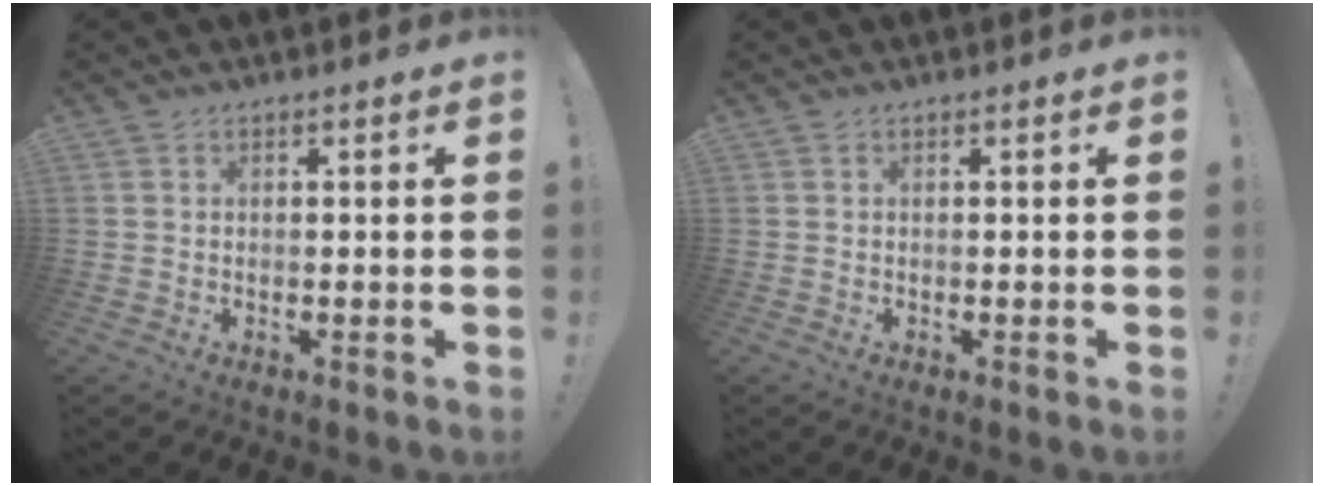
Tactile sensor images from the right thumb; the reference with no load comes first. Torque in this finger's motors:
{"motor_torque": [0.00, 0.00, 0.00, 0.00, 0.00]}